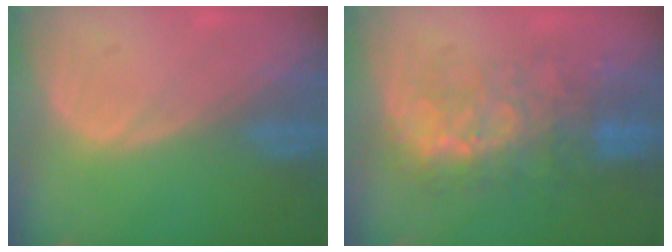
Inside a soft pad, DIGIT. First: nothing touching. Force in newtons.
{"total": 9.9, "press": 8.5, "slide": 5.1}